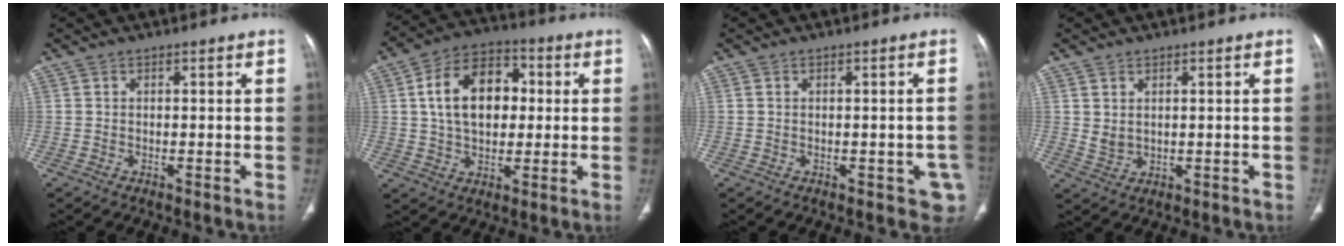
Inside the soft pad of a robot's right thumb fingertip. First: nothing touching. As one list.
[{"total": 14.6, "force": [2.2, 9.8, 10.6], "torque": [-0.150, 0.016, 0.028]}, {"total": 4.6, "force": [-1.0, 2.5, 3.7], "torque": [-0.020, -0.001, -0.007]}, {"total": 2.6, "force": [1.0, 1.7, 1.6], "torque": [-0.028, -0.010, 0.029]}]